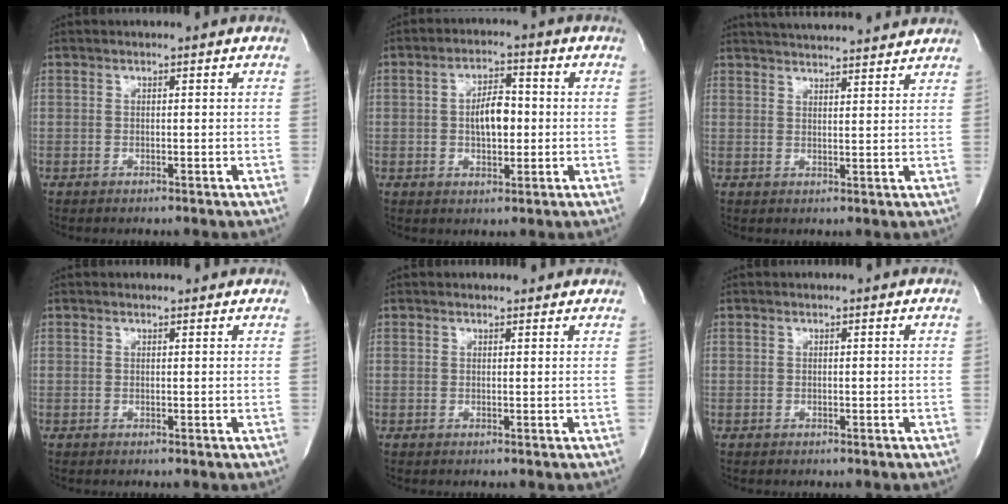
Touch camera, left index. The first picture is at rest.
{"total": 5.9, "force": [-0.1, 2.7, 5.2], "torque": [-0.091, 0.008, -0.002]}
{"total": 14.6, "force": [13.7, 1.4, 4.8], "torque": [-0.079, 0.026, 0.185]}
{"total": 1.8, "force": [1.7, 0.5, 0.2], "torque": [-0.013, 0.008, 0.016]}
{"total": 3.1, "force": [2.9, 0.9, 0.5], "torque": [-0.010, 0.010, 0.028]}
{"total": 0.0}